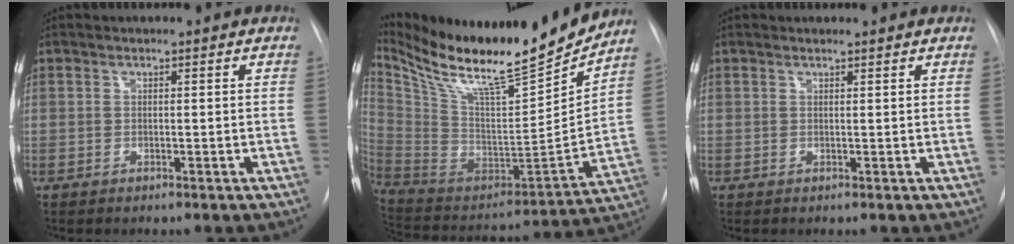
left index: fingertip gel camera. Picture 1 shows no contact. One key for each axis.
{"total": 24.6, "fx": 21.3, "fy": 2.8, "fz": 12.0, "tx": -0.227, "ty": -0.057, "tz": 0.351}
{"total": 1.4, "fx": 1.4, "fy": 0.1, "fz": 0.1, "tx": -0.008, "ty": 0.005, "tz": 0.017}